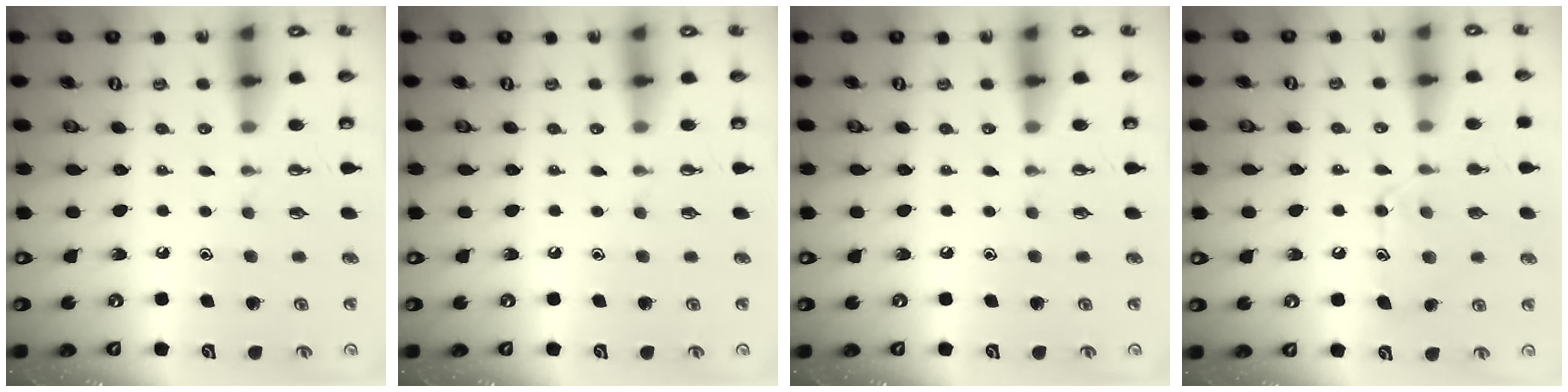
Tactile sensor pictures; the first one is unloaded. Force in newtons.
{"total": 0.0}
{"total": 0.0}
{"total": 11.6, "press": 11.6, "slide": 0.5}